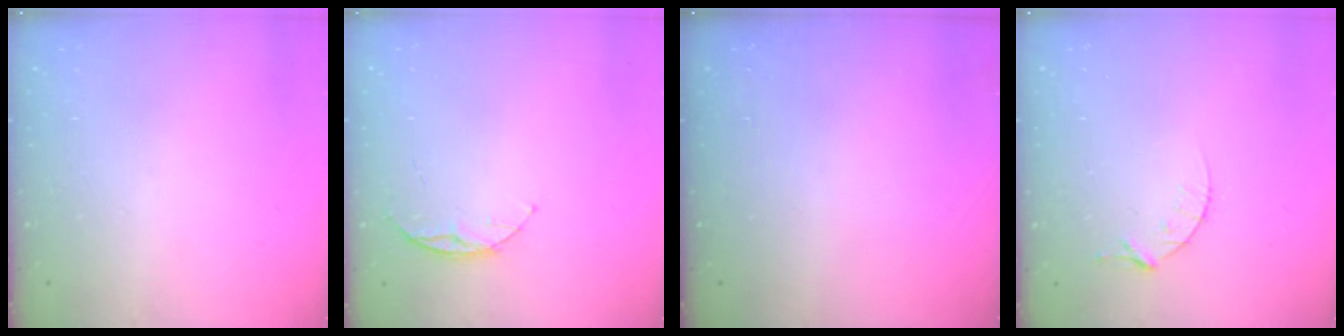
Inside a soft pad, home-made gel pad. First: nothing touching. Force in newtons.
{"total": 6.0, "press": 5.9, "slide": 0.6}
{"total": 0.0}
{"total": 3.8, "press": 3.7, "slide": 0.5}